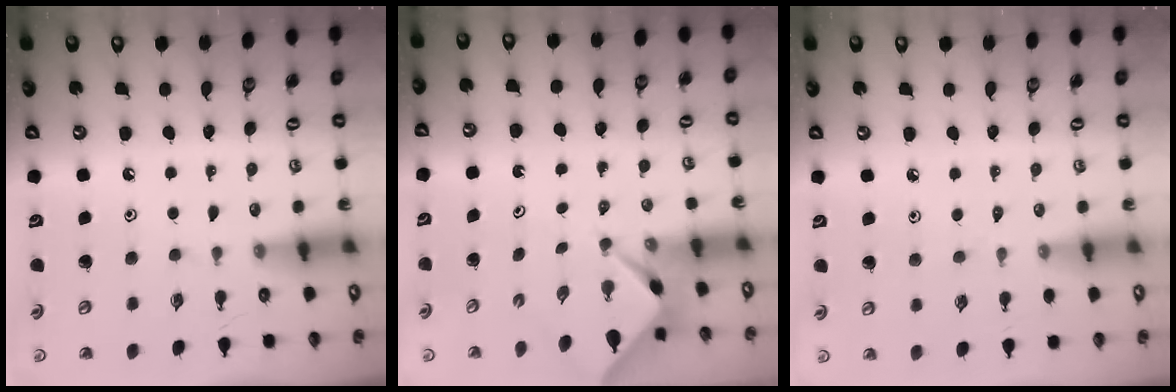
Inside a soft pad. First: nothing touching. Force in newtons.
{"total": 2.2, "press": 2.2, "slide": 0.3}
{"total": 3.1, "press": 3.1, "slide": 0.6}